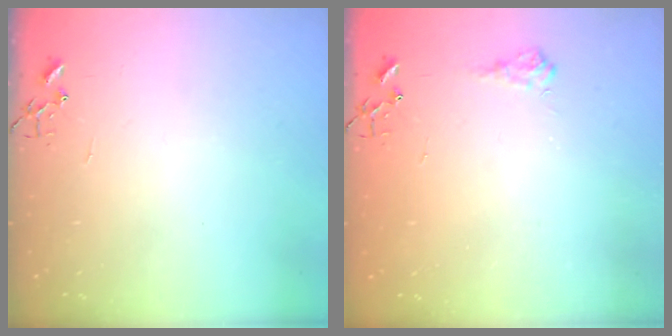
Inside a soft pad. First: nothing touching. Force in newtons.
{"total": 6.2, "press": 6.2, "slide": 0.9}